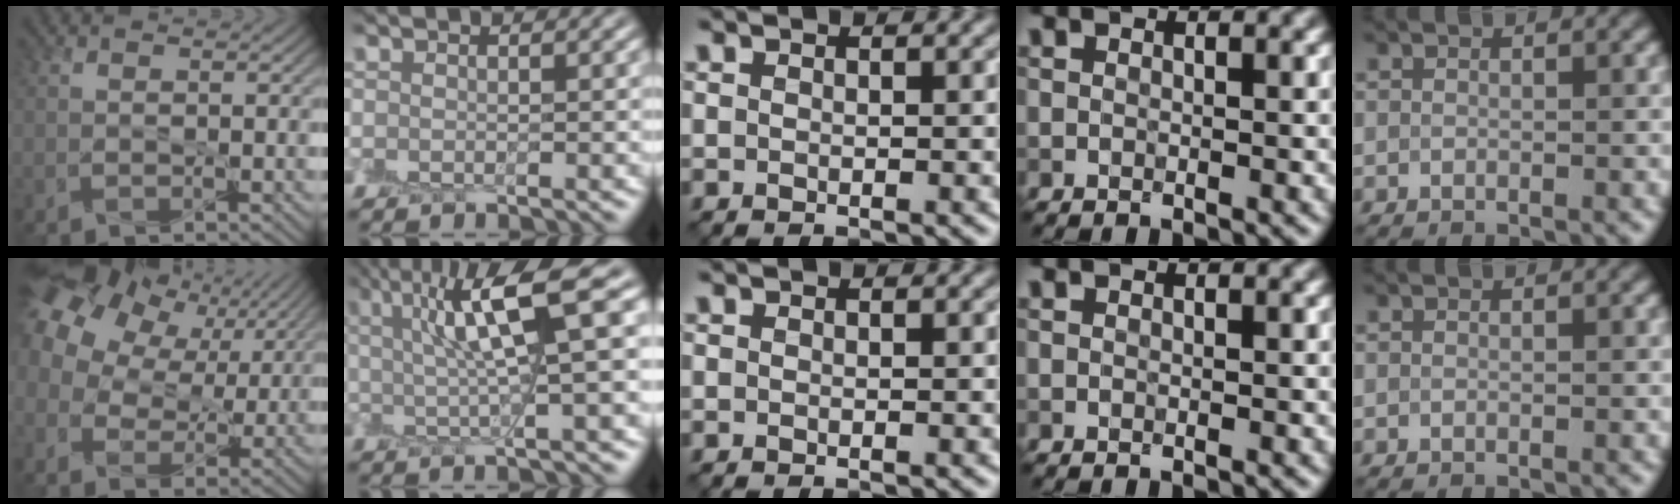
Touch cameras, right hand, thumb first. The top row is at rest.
{"thumb": {"total": 17.1, "force": [6.2, 12.0, 10.5], "torque": [-0.277, 0.026, 0.126]}, "index": {"total": 8.0, "force": [2.8, 1.3, 7.4], "torque": [-0.115, 0.010, 0.049]}}